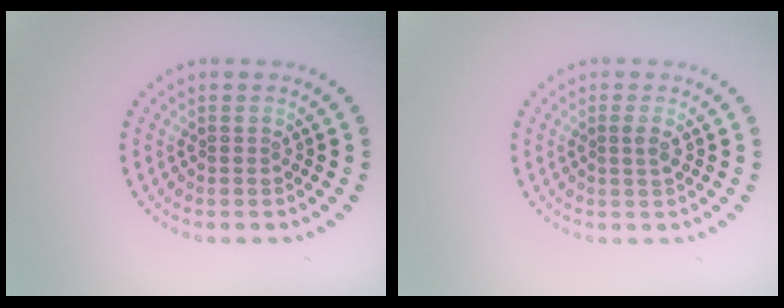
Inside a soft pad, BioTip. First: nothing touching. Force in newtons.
{"total": 0.9, "press": 0.7, "slide": 0.4}